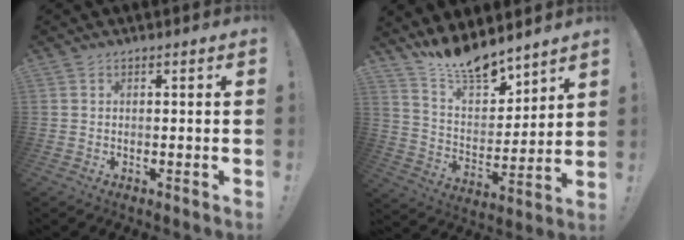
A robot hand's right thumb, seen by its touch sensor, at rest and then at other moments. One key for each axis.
{"total": 13.1, "fx": 11.9, "fy": 3.6, "fz": 4.2, "tx": -0.088, "ty": -0.100, "tz": 0.217}